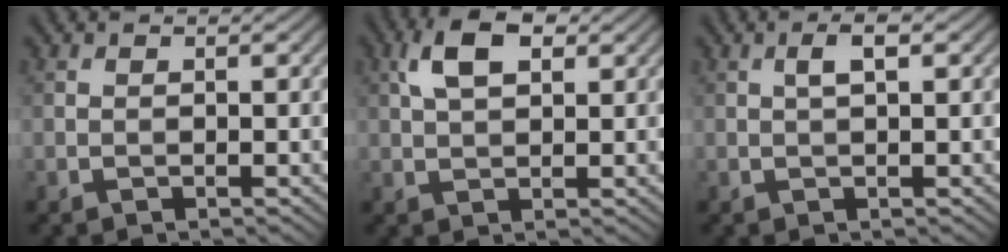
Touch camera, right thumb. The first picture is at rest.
{"total": 5.7, "force": [2.2, 2.9, 4.4], "torque": [-0.094, 0.008, 0.035]}
{"total": 2.1, "force": [0.6, 0.5, 2.0], "torque": [-0.036, 0.007, 0.009]}